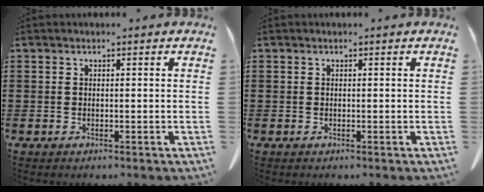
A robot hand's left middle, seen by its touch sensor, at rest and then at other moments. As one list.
[{"total": 0.0}]